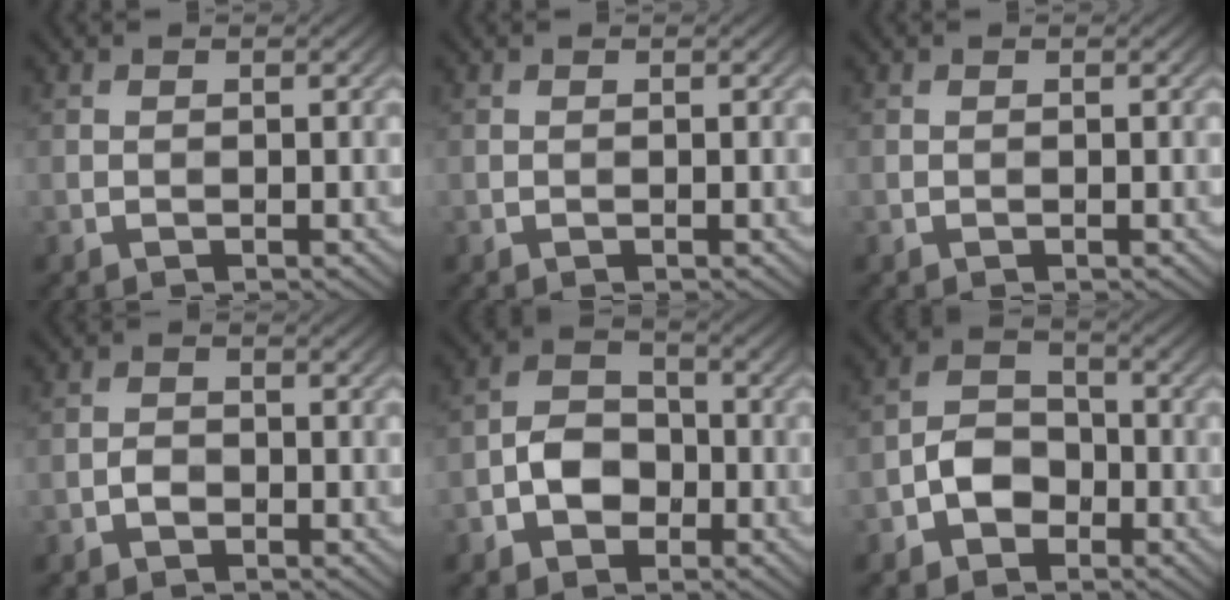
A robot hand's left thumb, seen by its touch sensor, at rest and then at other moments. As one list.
[{"total": 0.0}, {"total": 0.0}, {"total": 1.6, "force": [-0.8, 1.1, 0.9], "torque": [-0.016, 0.002, -0.019]}, {"total": 5.6, "force": [-2.0, 4.0, 3.3], "torque": [-0.061, 0.003, -0.045]}, {"total": 5.2, "force": [-2.3, 3.7, 2.9], "torque": [-0.052, 0.006, -0.052]}]